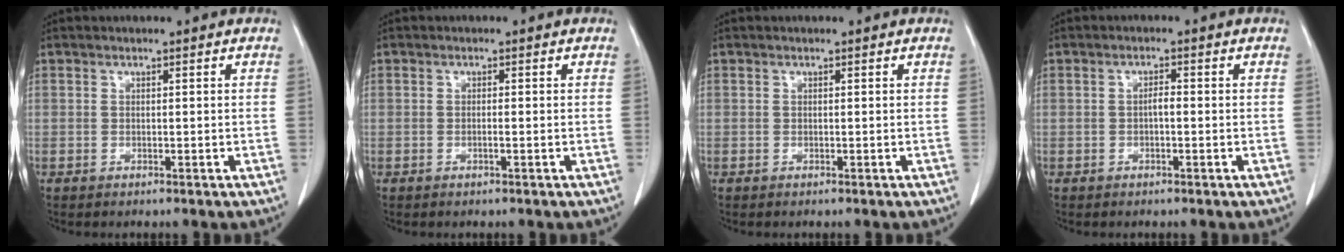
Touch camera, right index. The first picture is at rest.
{"total": 0.6, "force": [-0.3, 0.0, 0.6], "torque": [-0.012, 0.001, -0.004]}
{"total": 0.0}
{"total": 1.4, "force": [-0.2, 0.4, 1.4], "torque": [-0.023, 0.005, -0.006]}